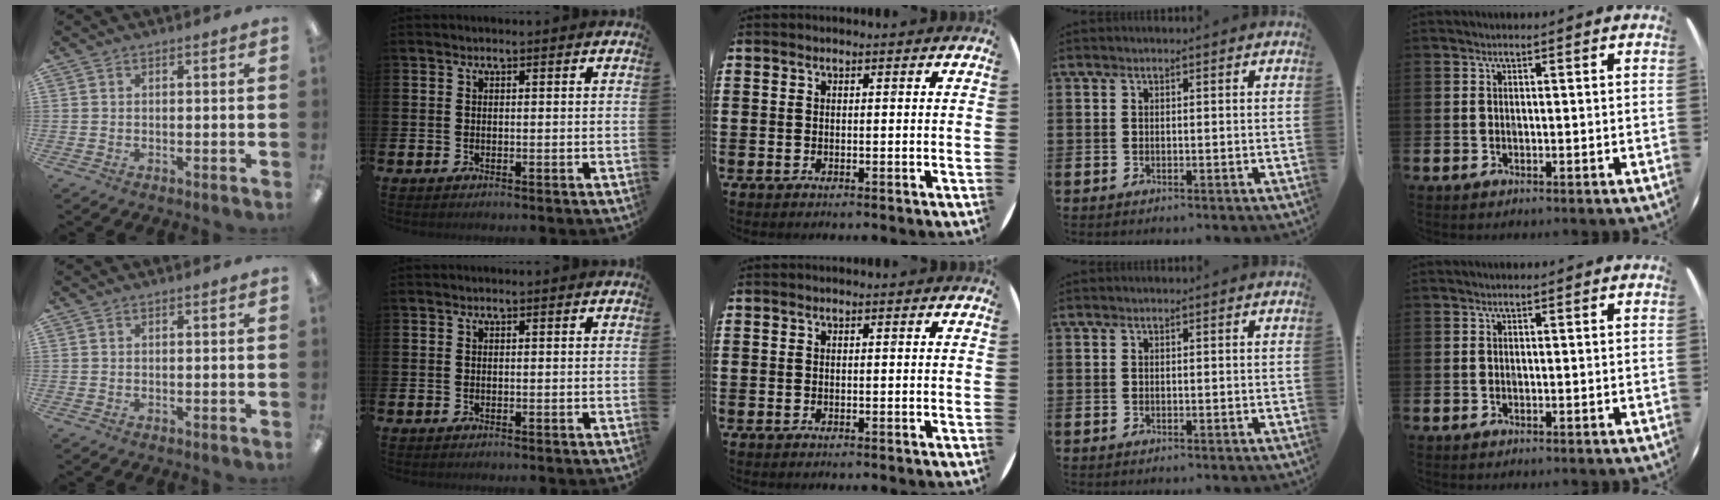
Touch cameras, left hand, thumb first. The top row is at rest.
{}